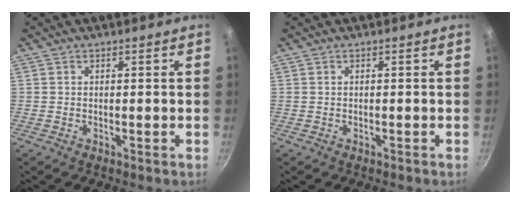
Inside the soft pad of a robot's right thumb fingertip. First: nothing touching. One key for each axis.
{"total": 0.0}